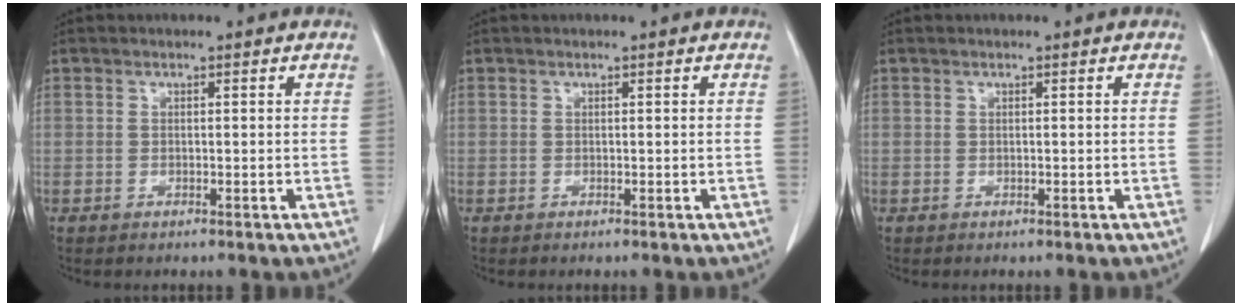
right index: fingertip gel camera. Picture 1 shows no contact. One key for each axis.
{"total": 0.0}
{"total": 0.0}